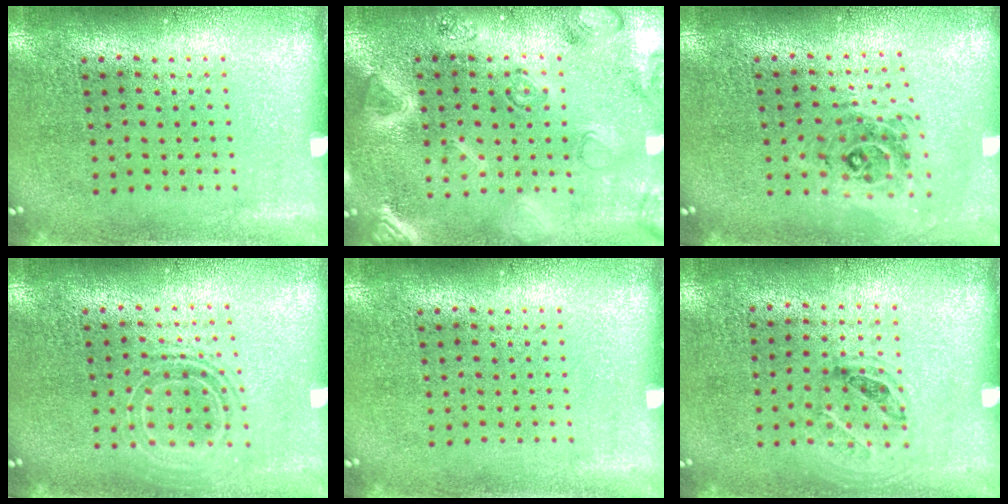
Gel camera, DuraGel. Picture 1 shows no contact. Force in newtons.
{"total": 2.9, "press": 2.9, "slide": 0.5}
{"total": 0.8, "press": 0.8, "slide": 0.1}
{"total": 1.7, "press": 1.3, "slide": 1.1}
{"total": 0.0}
{"total": 1.0, "press": 0.7, "slide": 0.6}